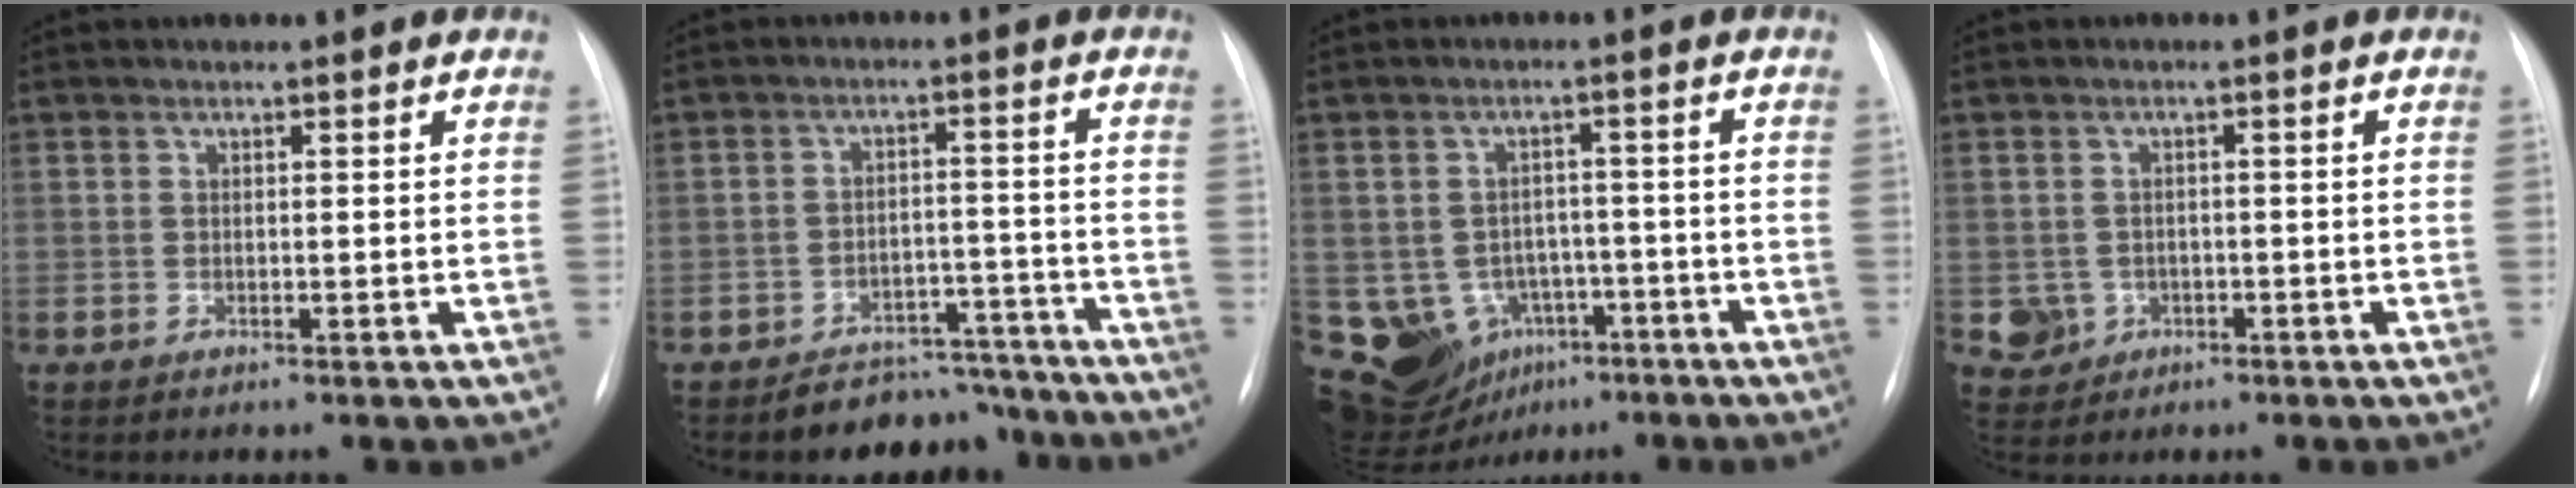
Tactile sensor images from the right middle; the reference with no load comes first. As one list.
[{"total": 7.9, "force": [-7.1, 3.6, 0.0], "torque": [0.027, 0.036, -0.101]}, {"total": 11.3, "force": [-4.9, 9.4, 3.8], "torque": [-0.076, 0.026, -0.059]}, {"total": 4.1, "force": [-1.2, 3.9, 0.4], "torque": [-0.004, 0.007, -0.013]}]